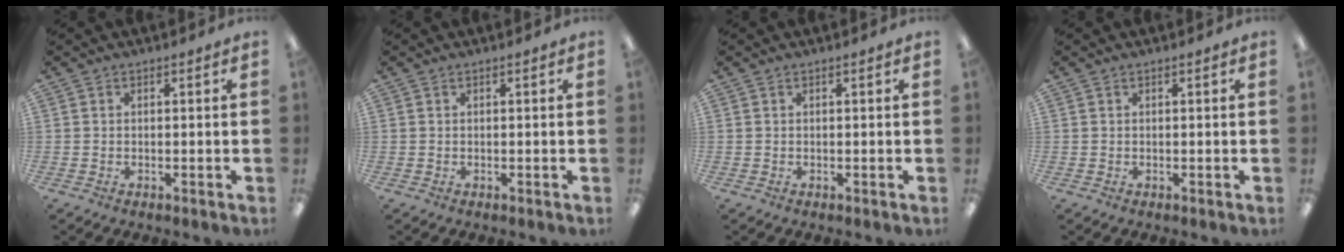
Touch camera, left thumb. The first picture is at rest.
{"total": 0.0}
{"total": 0.0}
{"total": 0.0}